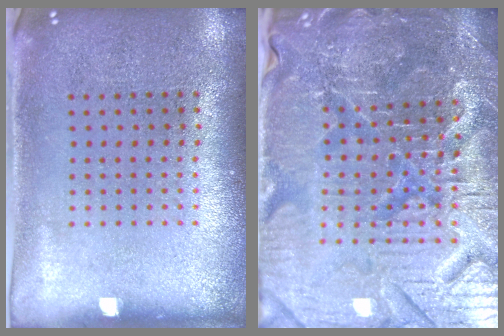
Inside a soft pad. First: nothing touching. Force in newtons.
{"total": 5.4, "press": 5.2, "slide": 1.6}